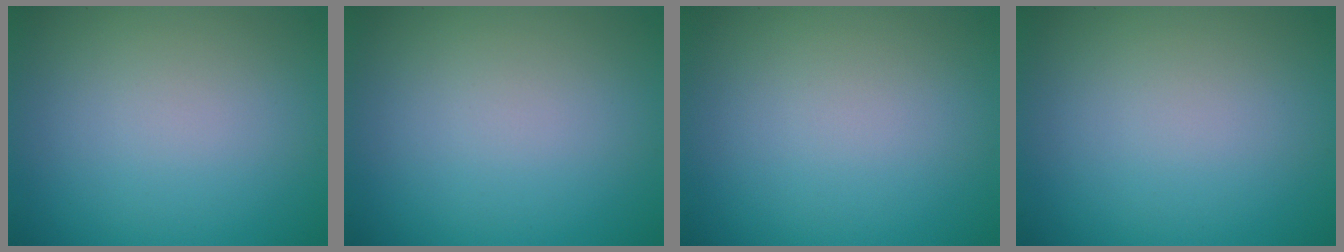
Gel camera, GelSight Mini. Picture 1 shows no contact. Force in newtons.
{"total": 0.0}
{"total": 0.0}
{"total": 0.0}